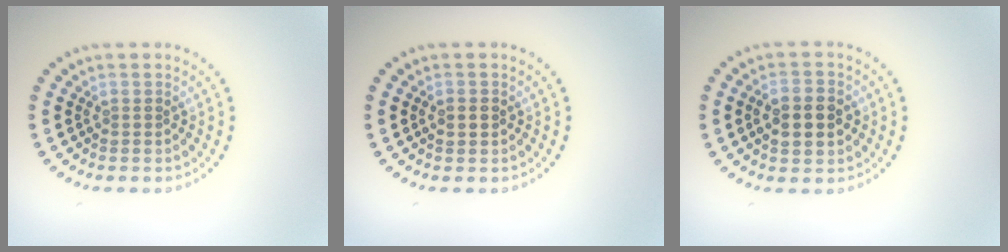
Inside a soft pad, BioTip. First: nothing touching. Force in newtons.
{"total": 1.6, "press": 1.6, "slide": 0.3}
{"total": 4.6, "press": 4.6, "slide": 0.2}